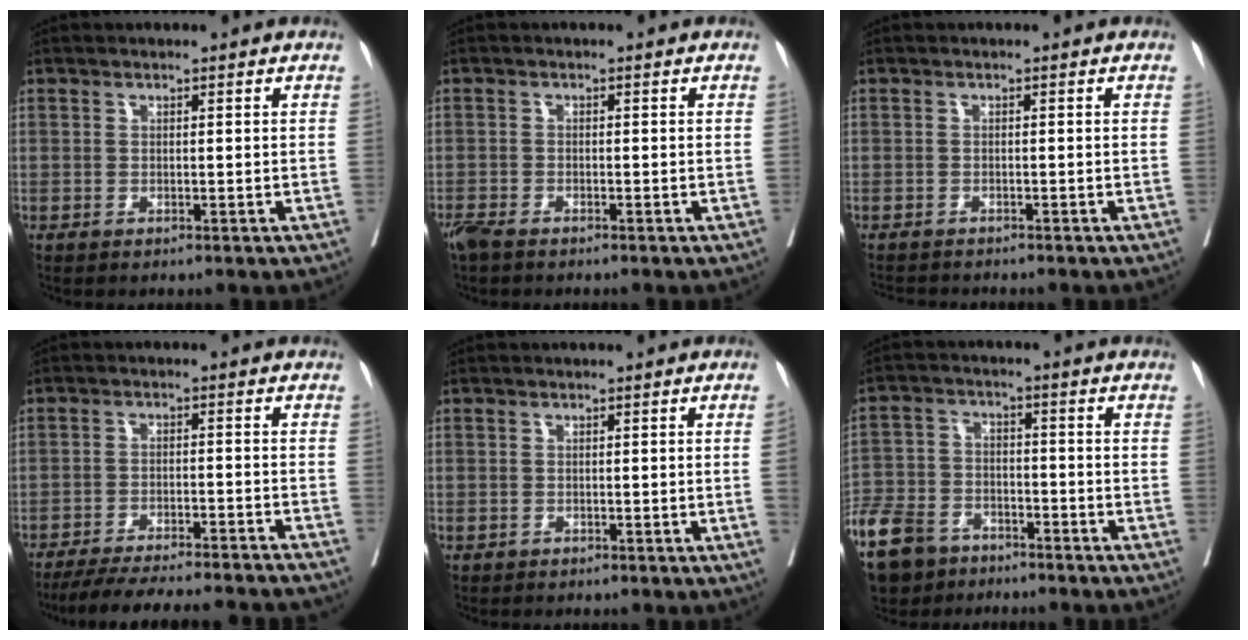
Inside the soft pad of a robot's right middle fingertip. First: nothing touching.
{"total": 3.4, "force": [-2.8, 0.6, 1.9], "torque": [-0.040, -0.010, -0.052]}
{"total": 3.5, "force": [-3.4, 0.4, 0.7], "torque": [-0.009, -0.011, -0.054]}
{"total": 18.0, "force": [-16.6, 1.4, 7.0], "torque": [-0.106, -0.022, -0.227]}
{"total": 0.8, "force": [-0.3, 0.1, 0.7], "torque": [-0.015, 0.005, -0.005]}
{"total": 14.8, "force": [-10.6, 8.3, 6.1], "torque": [-0.158, -0.010, -0.184]}